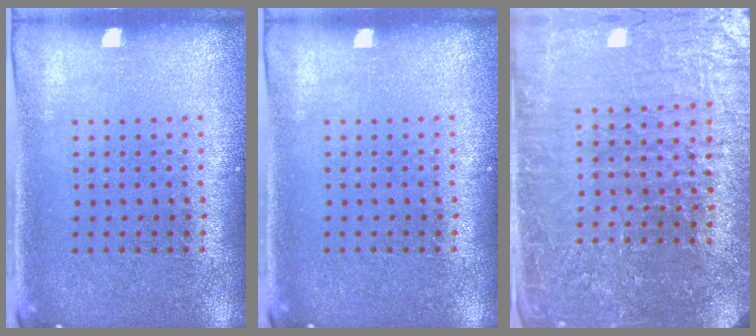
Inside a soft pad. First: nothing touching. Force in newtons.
{"total": 0.0}
{"total": 5.4, "press": 4.9, "slide": 2.3}